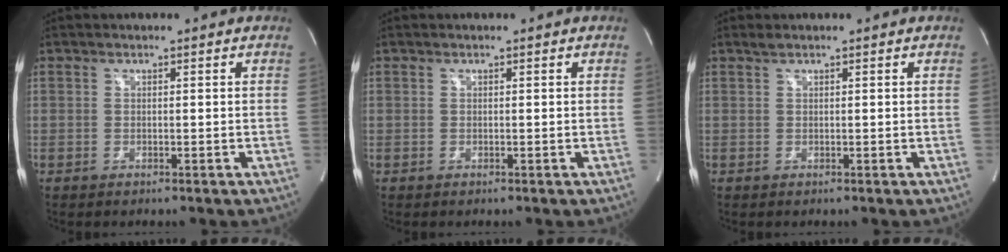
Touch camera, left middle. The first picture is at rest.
{"total": 0.0}
{"total": 0.6, "force": [0.5, 0.0, 0.3], "torque": [-0.014, 0.005, 0.014]}